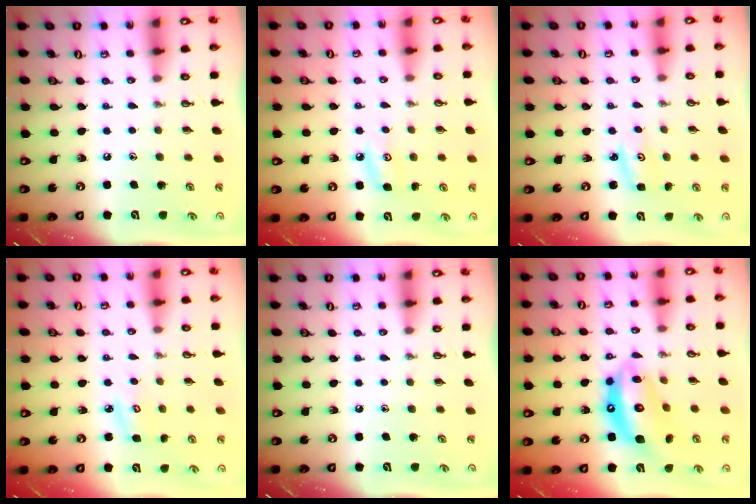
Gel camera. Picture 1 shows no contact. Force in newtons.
{"total": 6.1, "press": 6.0, "slide": 0.6}
{"total": 3.2, "press": 3.2, "slide": 0.3}
{"total": 4.7, "press": 4.7, "slide": 0.4}
{"total": 0.0}
{"total": 15.1, "press": 15.0, "slide": 1.7}